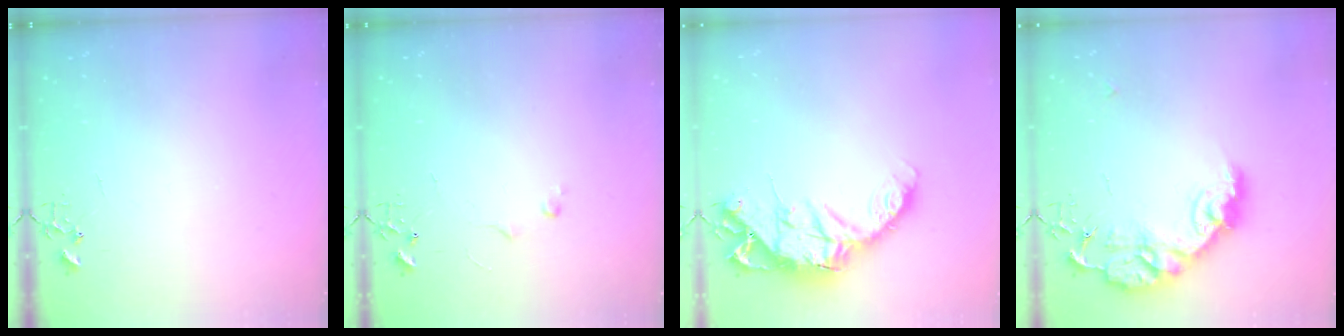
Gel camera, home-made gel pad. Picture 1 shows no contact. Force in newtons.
{"total": 3.6, "press": 3.6, "slide": 0.5}
{"total": 15.7, "press": 15.7, "slide": 1.3}
{"total": 15.4, "press": 15.4, "slide": 1.1}